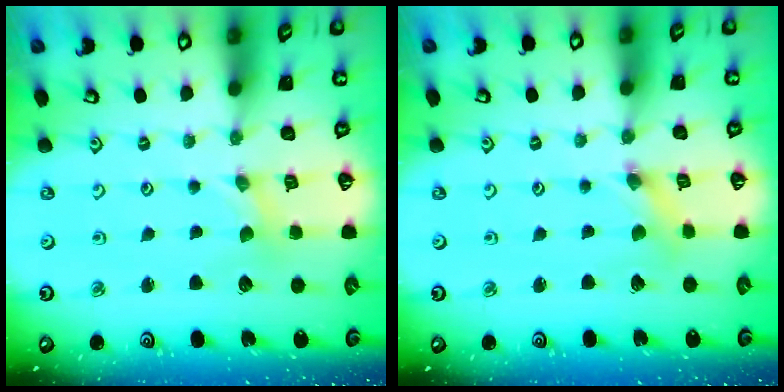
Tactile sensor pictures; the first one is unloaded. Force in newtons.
{"total": 1.6, "press": 1.5, "slide": 0.3}